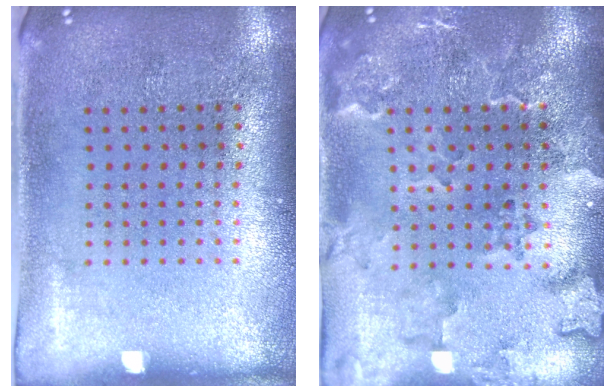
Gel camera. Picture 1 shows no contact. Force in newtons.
{"total": 2.4, "press": 2.2, "slide": 0.9}